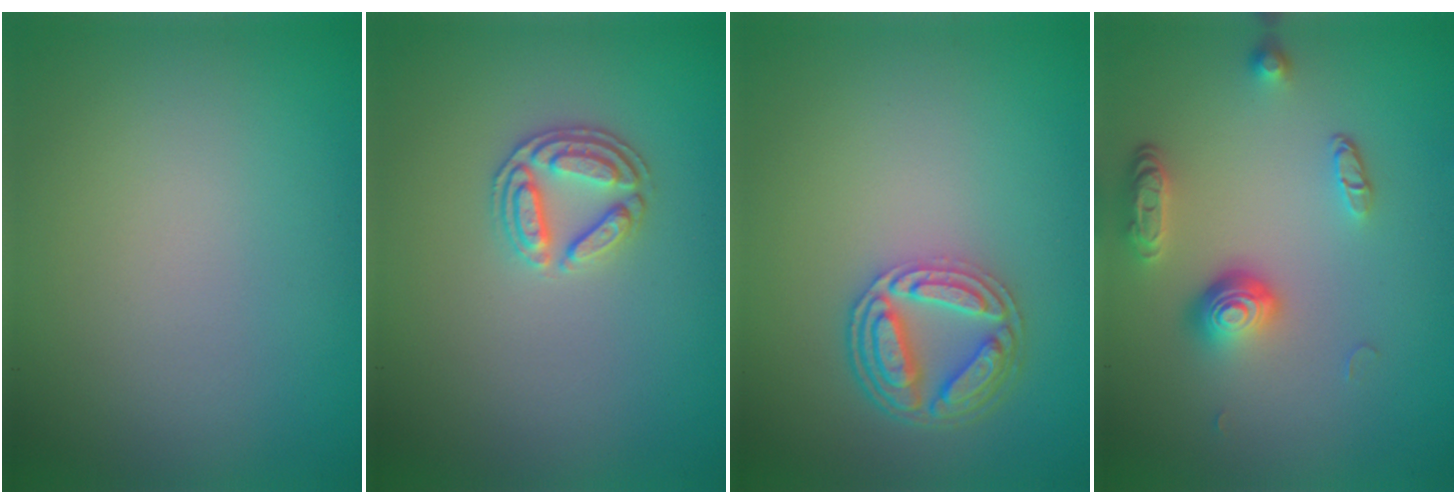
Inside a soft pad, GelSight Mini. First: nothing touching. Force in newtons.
{"total": 2.7, "press": 2.6, "slide": 0.9}
{"total": 4.6, "press": 3.5, "slide": 3.0}
{"total": 3.9, "press": 2.9, "slide": 2.7}